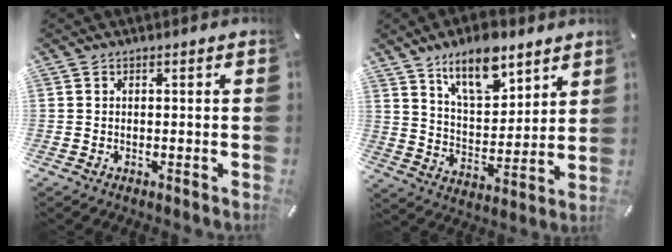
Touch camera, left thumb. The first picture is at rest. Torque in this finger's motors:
{"motor_torque": [2.51, 2.44, 1.47, -1.30, 0.24]}